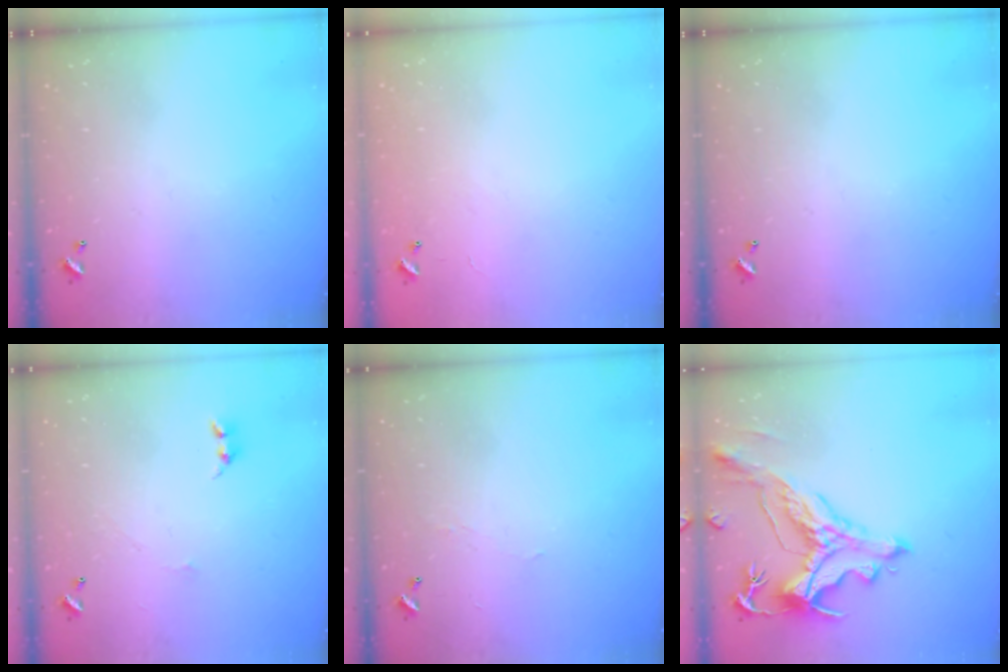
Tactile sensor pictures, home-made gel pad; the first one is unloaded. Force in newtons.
{"total": 9.3, "press": 9.3, "slide": 0.6}
{"total": 0.0}
{"total": 0.9, "press": 0.8, "slide": 0.4}
{"total": 0.8, "press": 0.7, "slide": 0.4}
{"total": 2.9, "press": 2.6, "slide": 1.5}